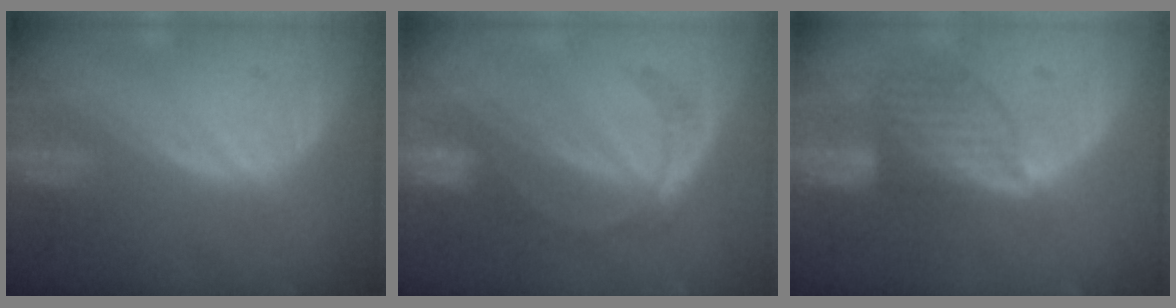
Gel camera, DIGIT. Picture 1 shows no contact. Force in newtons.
{"total": 5.6, "press": 4.8, "slide": 2.8}
{"total": 6.3, "press": 6.2, "slide": 0.6}